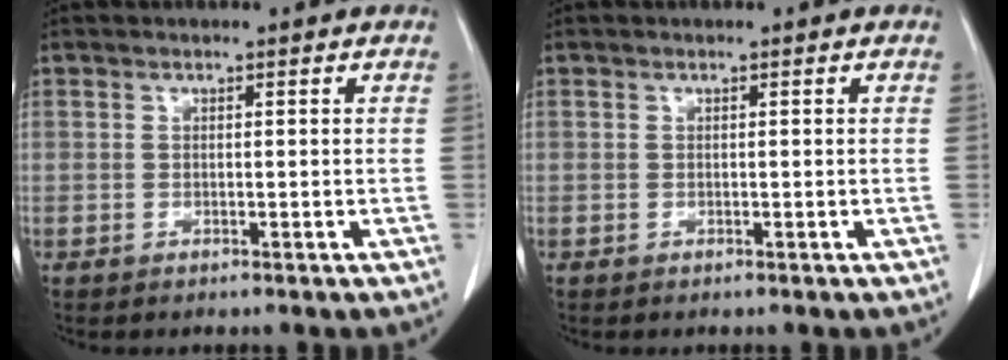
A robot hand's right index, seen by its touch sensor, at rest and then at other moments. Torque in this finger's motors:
{"motor_torque": [0.00, 0.00, 0.00, 0.00]}